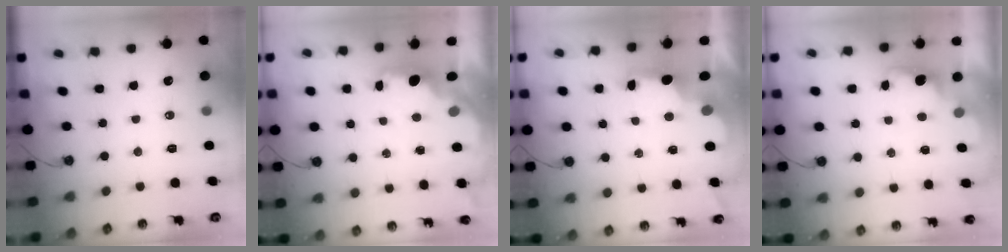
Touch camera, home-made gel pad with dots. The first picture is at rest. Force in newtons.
{"total": 1.6, "press": 1.5, "slide": 0.6}
{"total": 2.7, "press": 2.6, "slide": 0.9}
{"total": 1.3, "press": 1.0, "slide": 0.9}